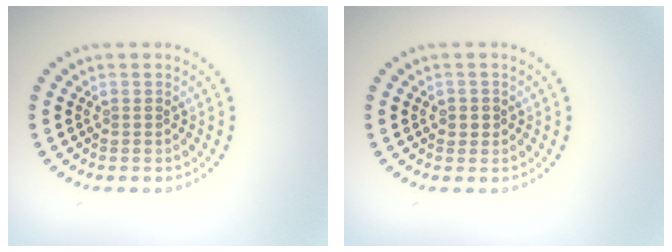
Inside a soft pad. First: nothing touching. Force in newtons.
{"total": 1.0, "press": 1.0, "slide": 0.4}